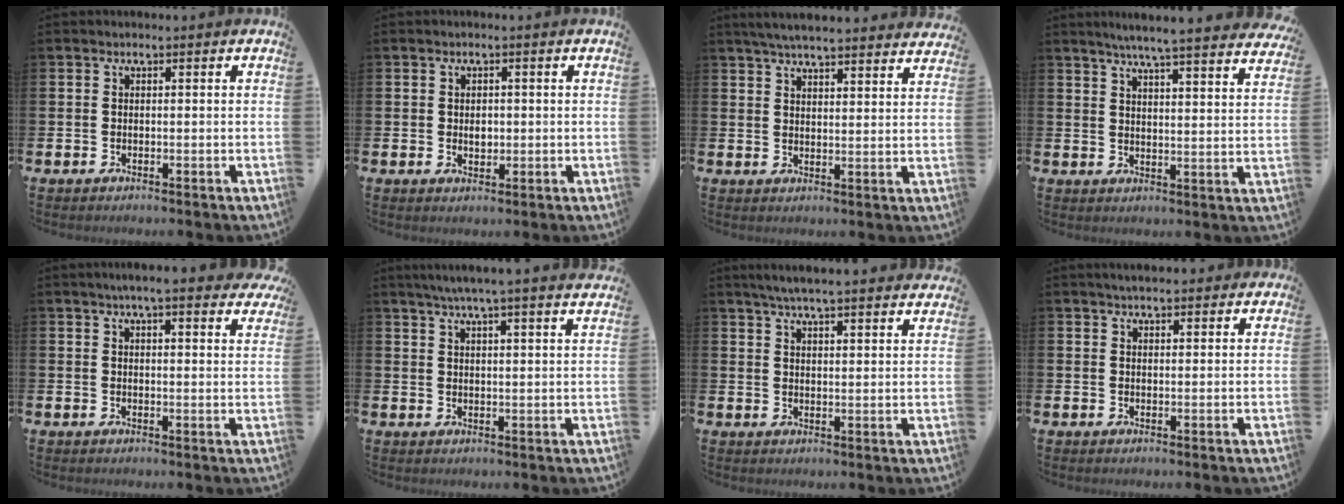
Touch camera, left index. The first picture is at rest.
{"total": 1.6, "force": [0.2, 1.2, 1.1], "torque": [-0.001, -0.001, -0.003]}
{"total": 5.5, "force": [5.3, 0.4, 1.4], "torque": [-0.033, -0.025, 0.094]}
{"total": 5.9, "force": [5.5, -0.4, 1.9], "torque": [-0.041, -0.037, 0.091]}
{"total": 4.8, "force": [4.3, 0.3, 2.0], "torque": [-0.035, -0.018, 0.075]}
{"total": 5.4, "force": [5.0, -0.8, 1.8], "torque": [-0.042, -0.022, 0.087]}
{"total": 5.6, "force": [5.4, -0.1, 1.5], "torque": [-0.035, -0.026, 0.095]}
{"total": 2.8, "force": [2.7, 0.6, 0.8], "torque": [-0.005, -0.008, 0.045]}